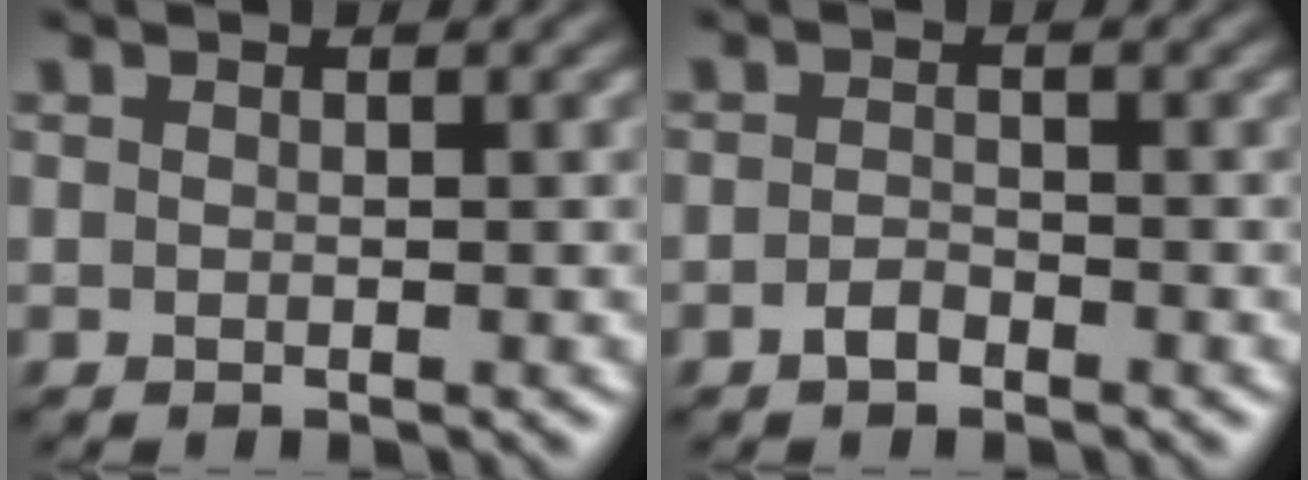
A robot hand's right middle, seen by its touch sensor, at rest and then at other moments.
{"total": 1.3, "force": [-0.8, 0.6, 0.7], "torque": [-0.014, 0.002, -0.018]}